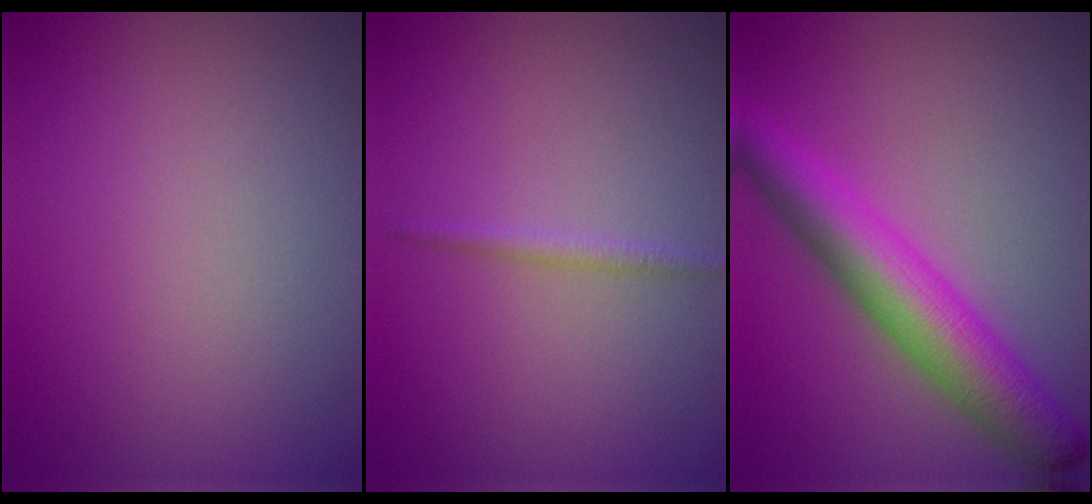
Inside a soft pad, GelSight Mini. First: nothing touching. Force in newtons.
{"total": 1.0, "press": 1.0, "slide": 0.0}
{"total": 6.9, "press": 6.9, "slide": 0.1}